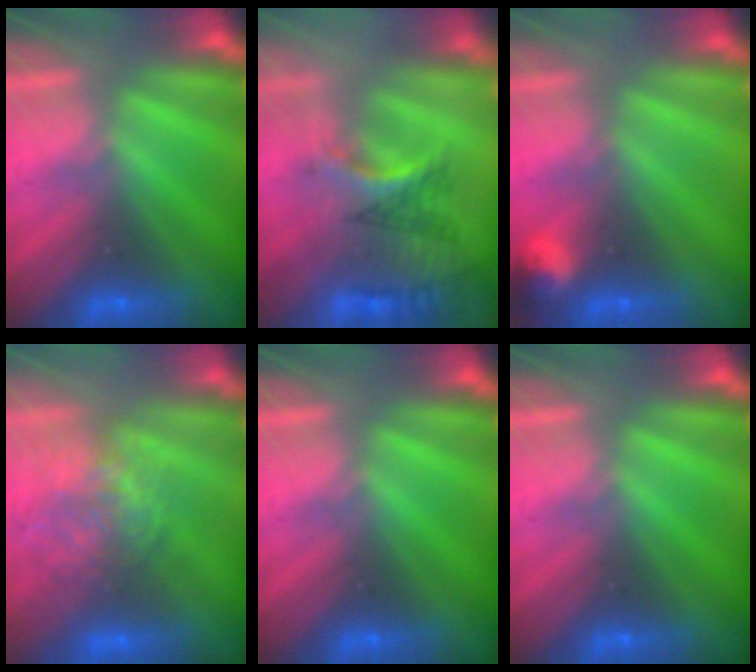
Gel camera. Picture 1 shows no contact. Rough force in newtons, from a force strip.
{"total": 2.9}
{"total": 3.0}
{"total": 3.5}
{"total": 0.0}
{"total": 0.0}